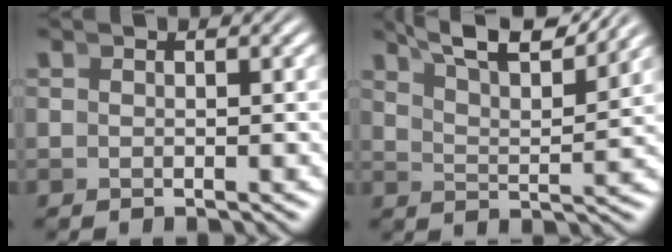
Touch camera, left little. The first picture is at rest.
{"total": 7.1, "force": [6.0, 1.1, 3.7], "torque": [-0.063, 0.007, 0.095]}